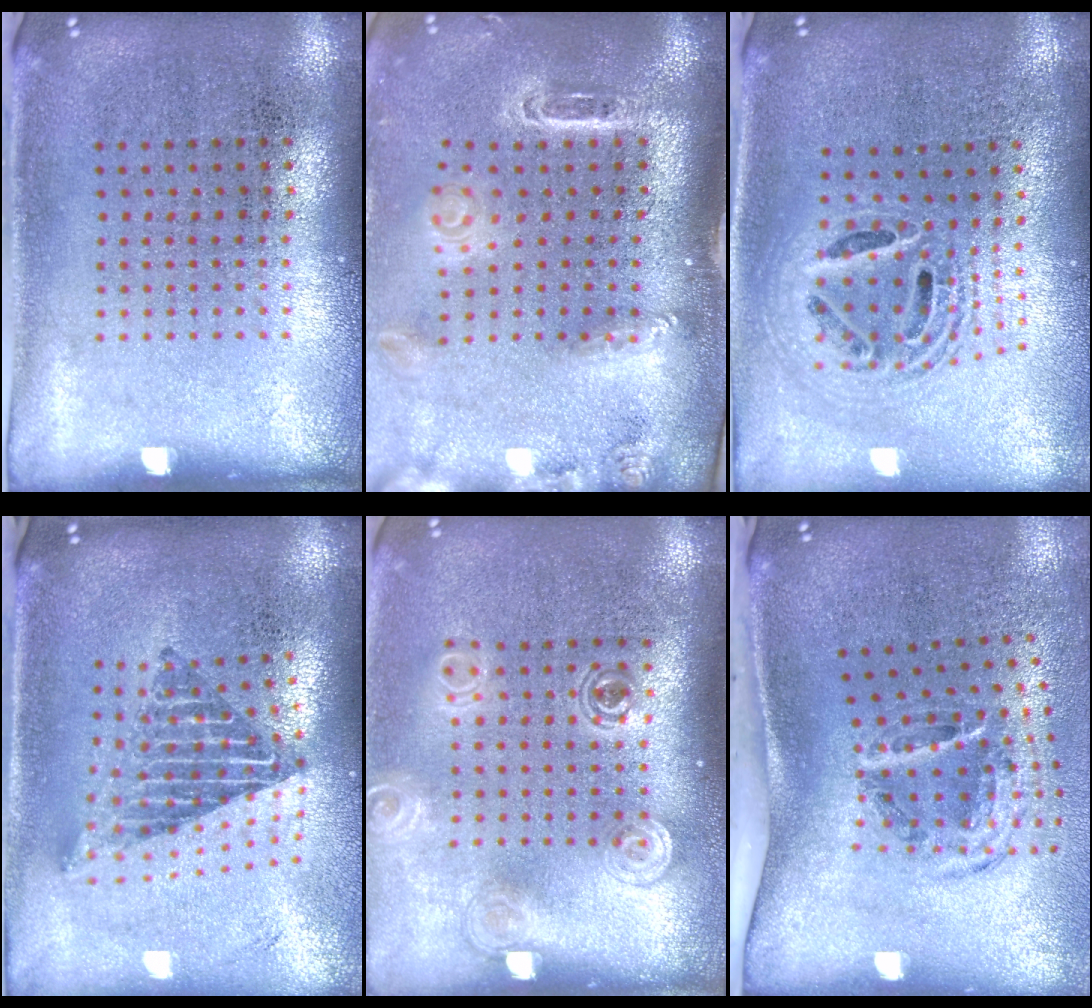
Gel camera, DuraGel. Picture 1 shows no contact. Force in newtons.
{"total": 2.9, "press": 2.1, "slide": 2.0}
{"total": 2.0, "press": 1.6, "slide": 1.3}
{"total": 2.2, "press": 1.6, "slide": 1.5}
{"total": 1.5, "press": 1.2, "slide": 0.9}
{"total": 2.0, "press": 1.2, "slide": 1.5}